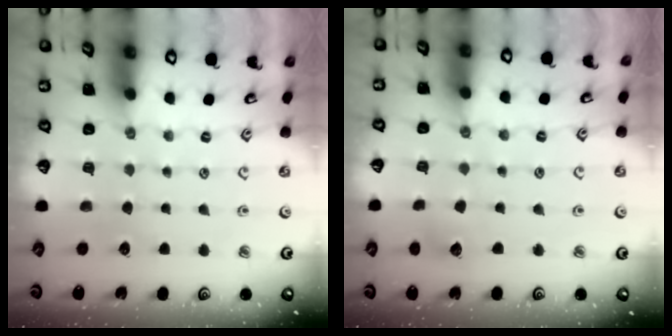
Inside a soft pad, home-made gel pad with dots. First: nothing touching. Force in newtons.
{"total": 4.4, "press": 4.3, "slide": 0.4}